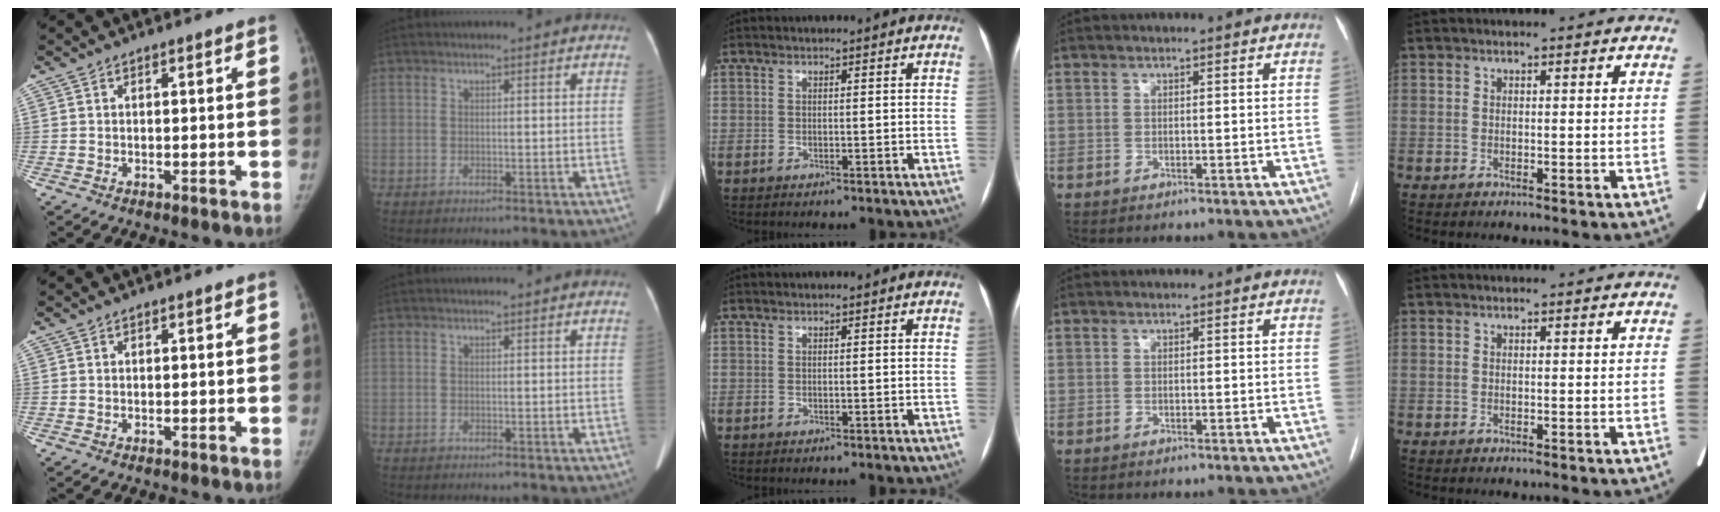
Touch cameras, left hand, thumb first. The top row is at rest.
{}